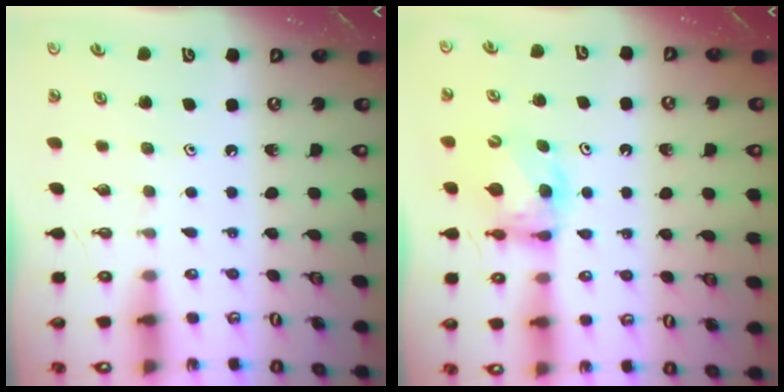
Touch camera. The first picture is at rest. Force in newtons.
{"total": 6.4, "press": 6.4, "slide": 0.2}